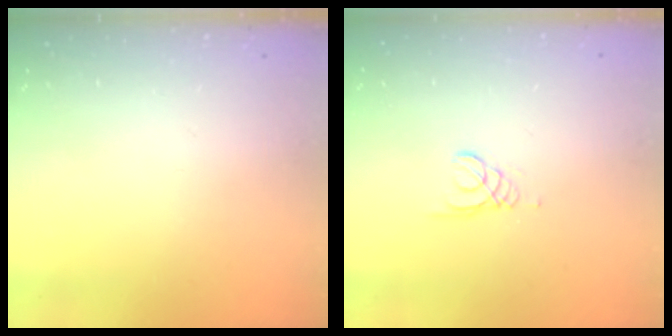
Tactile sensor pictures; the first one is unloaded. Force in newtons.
{"total": 1.5, "press": 1.5, "slide": 0.1}